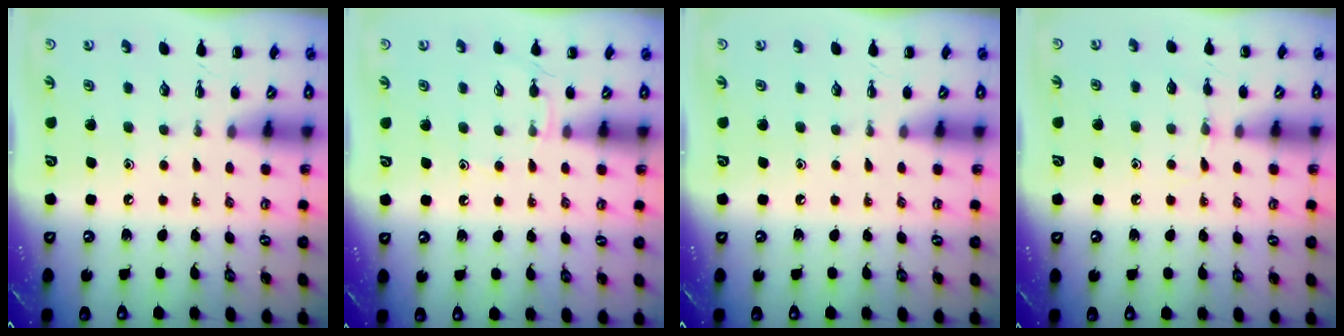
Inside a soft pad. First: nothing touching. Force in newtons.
{"total": 4.1, "press": 4.0, "slide": 1.2}
{"total": 0.0}
{"total": 4.7, "press": 4.4, "slide": 1.5}